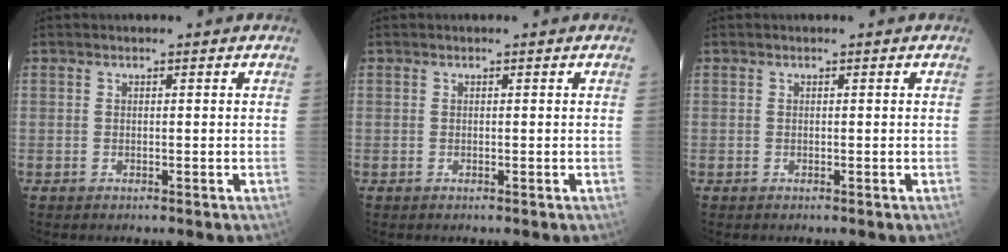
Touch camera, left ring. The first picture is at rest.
{"total": 0.0}
{"total": 0.0}